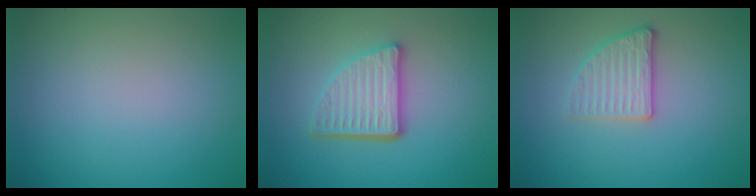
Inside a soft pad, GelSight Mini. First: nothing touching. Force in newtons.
{"total": 4.6, "press": 3.4, "slide": 3.1}
{"total": 2.6, "press": 2.4, "slide": 1.2}